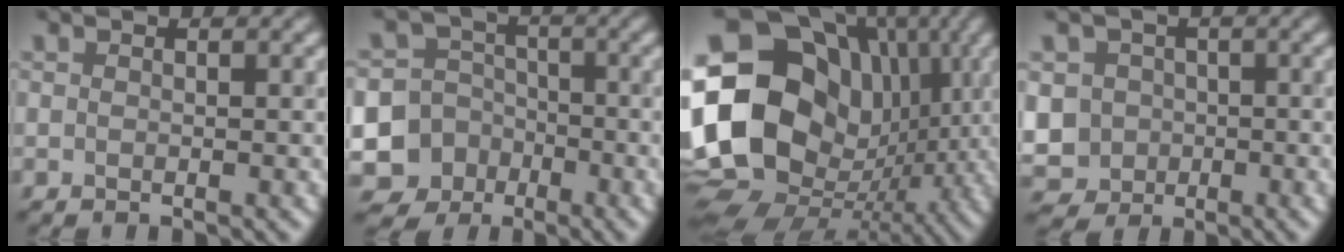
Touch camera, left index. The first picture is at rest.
{"total": 11.4, "force": [-5.1, 10.1, 1.8], "torque": [-0.061, -0.029, -0.097]}
{"total": 22.9, "force": [0.6, 19.8, 11.6], "torque": [-0.236, 0.027, -0.011]}
{"total": 7.1, "force": [-1.4, 6.5, 2.4], "torque": [-0.056, 0.003, -0.051]}